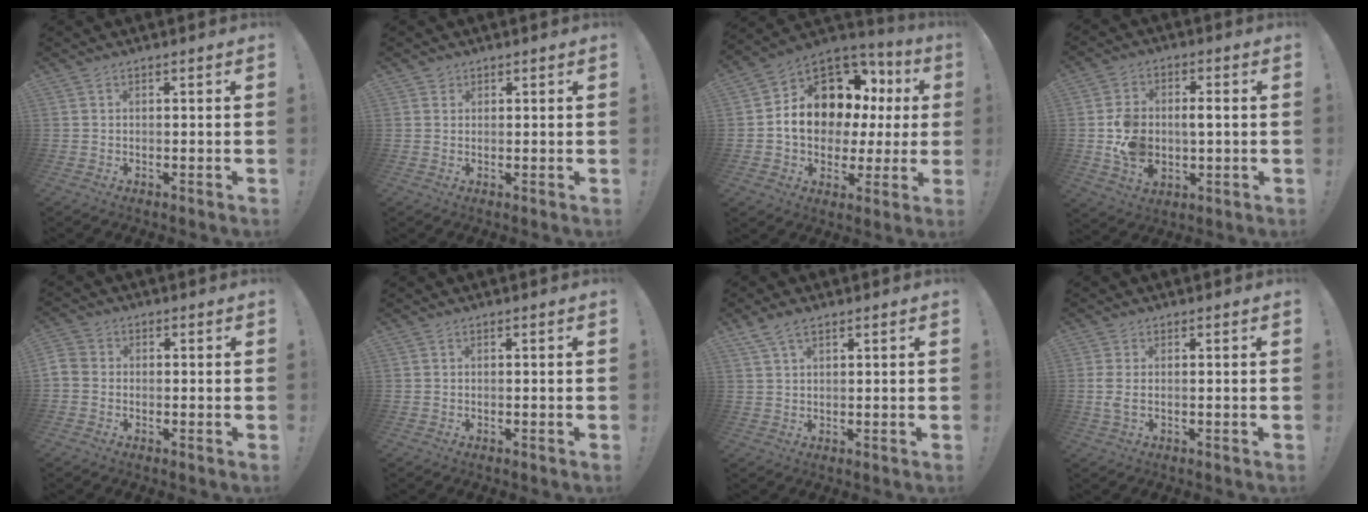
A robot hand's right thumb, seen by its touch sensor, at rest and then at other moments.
{"total": 1.2, "force": [0.8, 0.9, 0.0], "torque": [0.000, -0.002, 0.014]}
{"total": 13.8, "force": [3.6, 10.4, 8.3], "torque": [-0.130, -0.026, 0.081]}
{"total": 10.2, "force": [-0.8, 7.6, 6.9], "torque": [-0.124, 0.005, -0.006]}
{"total": 2.9, "force": [-1.3, 2.3, 1.3], "torque": [-0.030, 0.012, -0.022]}
{"total": 0.0}
{"total": 4.7, "force": [3.1, 2.0, 2.9], "torque": [-0.060, -0.006, 0.060]}
{"total": 2.8, "force": [0.4, 1.1, 2.5], "torque": [-0.043, -0.003, 0.009]}